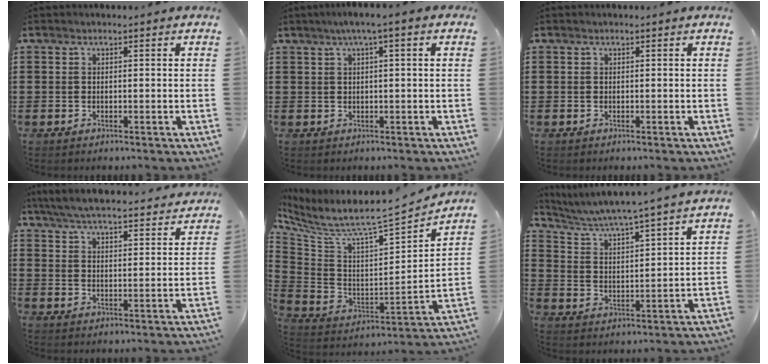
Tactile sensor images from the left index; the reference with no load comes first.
{"total": 2.4, "force": [0.6, -0.1, 2.3], "torque": [-0.043, -0.001, 0.009]}
{"total": 0.0}
{"total": 5.9, "force": [5.8, 0.0, 1.5], "torque": [-0.054, -0.037, 0.099]}
{"total": 5.0, "force": [4.4, 0.1, 2.3], "torque": [-0.074, -0.060, 0.061]}
{"total": 4.1, "force": [3.9, -0.9, 1.1], "torque": [-0.043, -0.037, 0.056]}